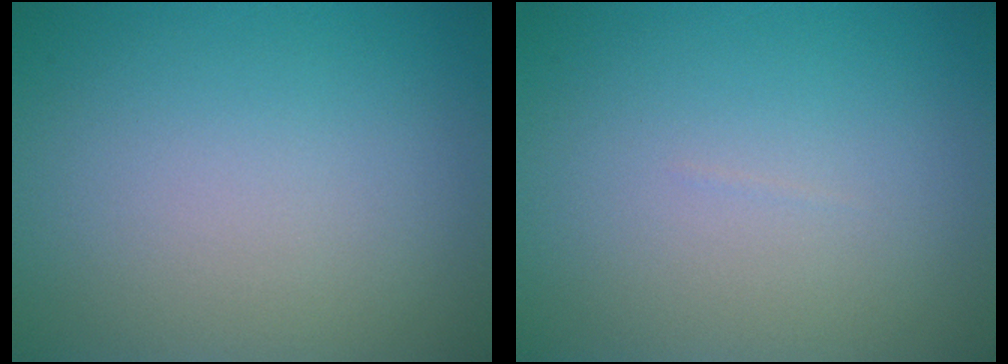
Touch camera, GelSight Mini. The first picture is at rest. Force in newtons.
{"total": 0.0}